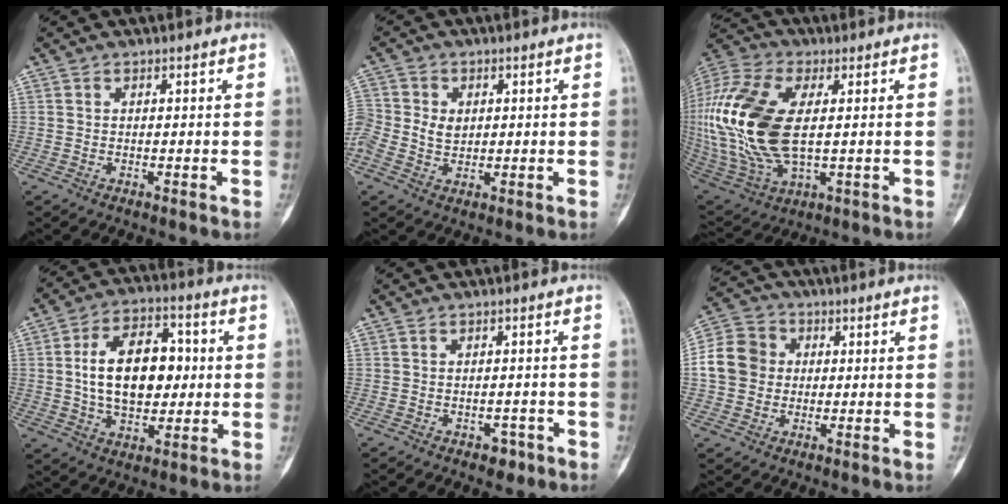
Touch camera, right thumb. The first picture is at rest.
{"total": 7.6, "force": [0.3, 6.3, 4.1], "torque": [-0.090, 0.009, 0.006]}
{"total": 23.4, "force": [1.7, 12.3, 19.8], "torque": [-0.448, -0.010, 0.033]}
{"total": 15.8, "force": [1.2, 9.7, 12.4], "torque": [-0.172, 0.017, 0.018]}
{"total": 2.6, "force": [-1.6, 1.6, 1.3], "torque": [-0.004, 0.012, -0.015]}
{"total": 9.8, "force": [0.3, 8.6, 4.6], "torque": [-0.075, 0.023, -0.006]}